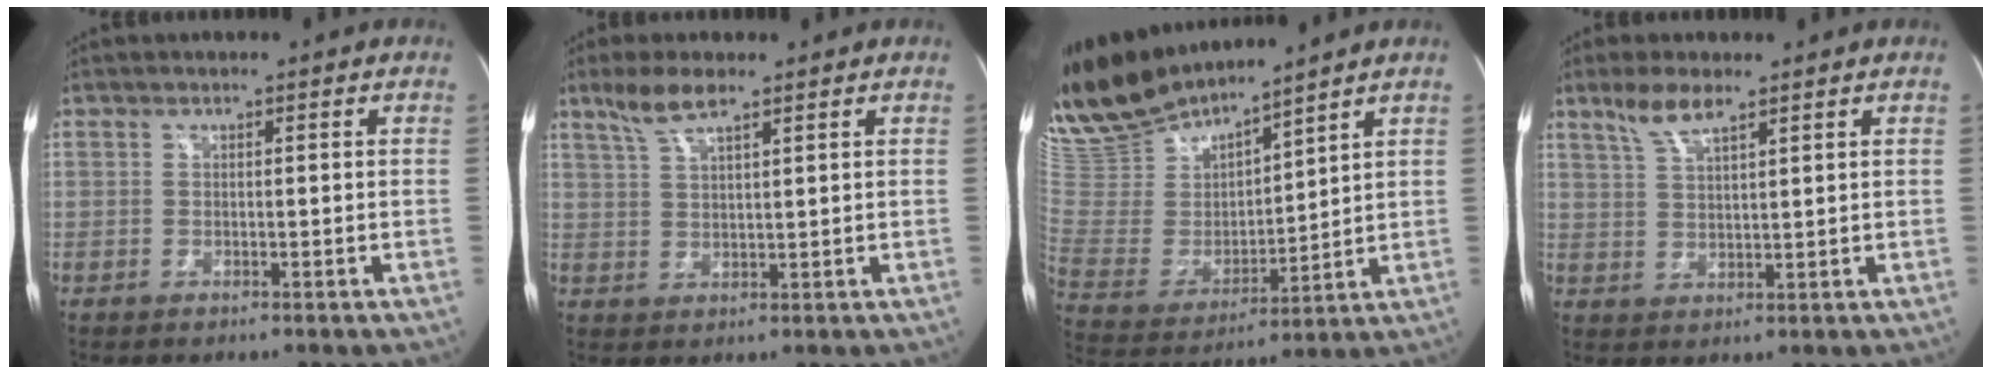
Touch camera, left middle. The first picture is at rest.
{"total": 4.9, "force": [3.5, 0.7, 3.3], "torque": [-0.074, 0.008, 0.074]}
{"total": 15.6, "force": [14.5, 2.4, 5.2], "torque": [-0.116, -0.005, 0.295]}
{"total": 4.9, "force": [3.6, 0.9, 3.2], "torque": [-0.073, 0.006, 0.074]}